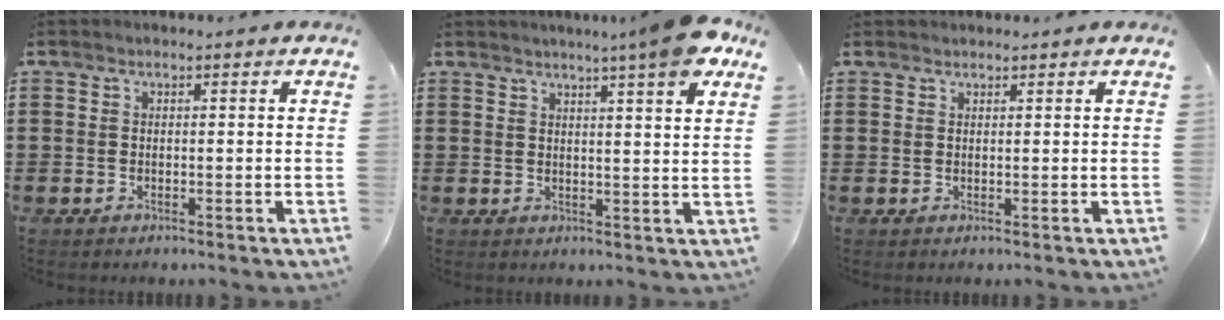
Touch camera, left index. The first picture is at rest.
{"total": 7.4, "force": [5.7, -0.2, 4.7], "torque": [-0.073, -0.022, 0.094]}
{"total": 0.9, "force": [0.8, 0.2, 0.0], "torque": [-0.003, 0.001, 0.017]}